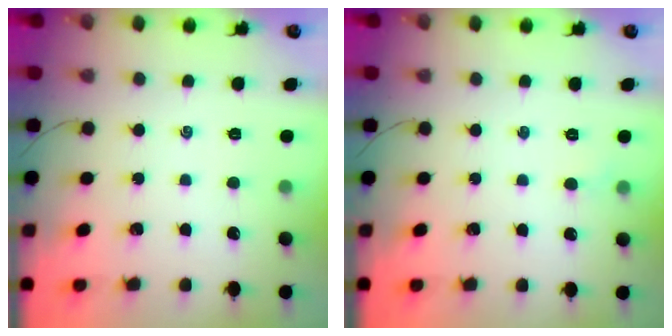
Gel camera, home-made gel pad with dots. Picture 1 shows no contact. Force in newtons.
{"total": 2.7, "press": 2.6, "slide": 0.9}